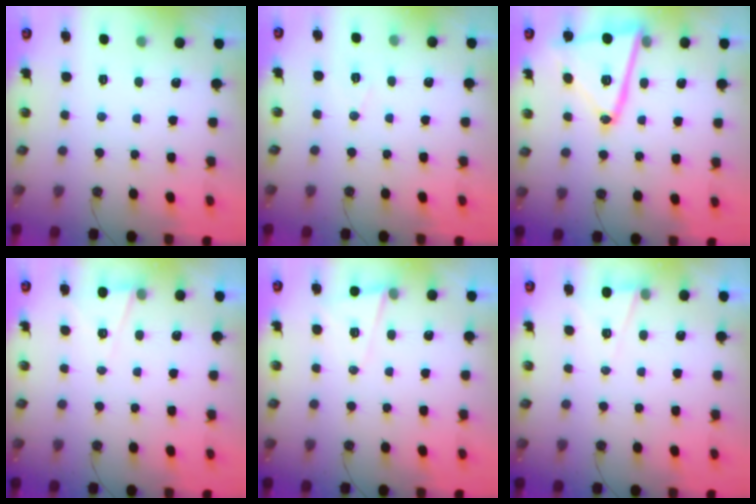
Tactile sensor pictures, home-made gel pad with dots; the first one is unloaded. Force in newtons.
{"total": 6.1, "press": 4.1, "slide": 4.6}
{"total": 19.7, "press": 19.7, "slide": 1.4}
{"total": 6.0, "press": 4.2, "slide": 4.4}
{"total": 6.3, "press": 6.2, "slide": 1.4}
{"total": 6.0, "press": 4.2, "slide": 4.4}